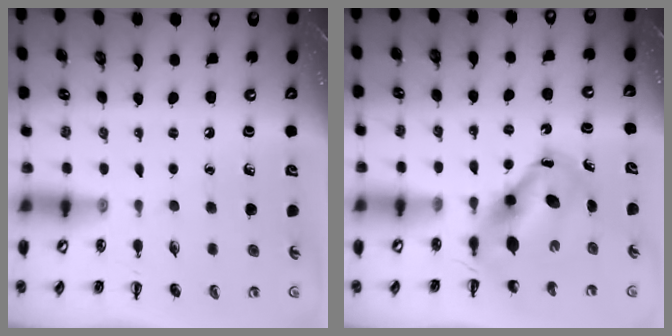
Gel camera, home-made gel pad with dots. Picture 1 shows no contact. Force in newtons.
{"total": 7.1, "press": 6.8, "slide": 2.0}